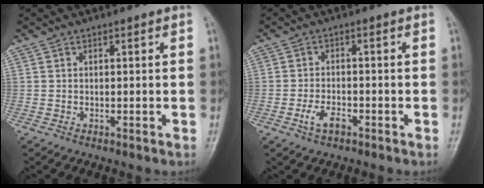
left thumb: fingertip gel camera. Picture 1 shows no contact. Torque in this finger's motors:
{"motor_torque": [-0.28, 0.52, 0.43, 0.08, 0.06]}